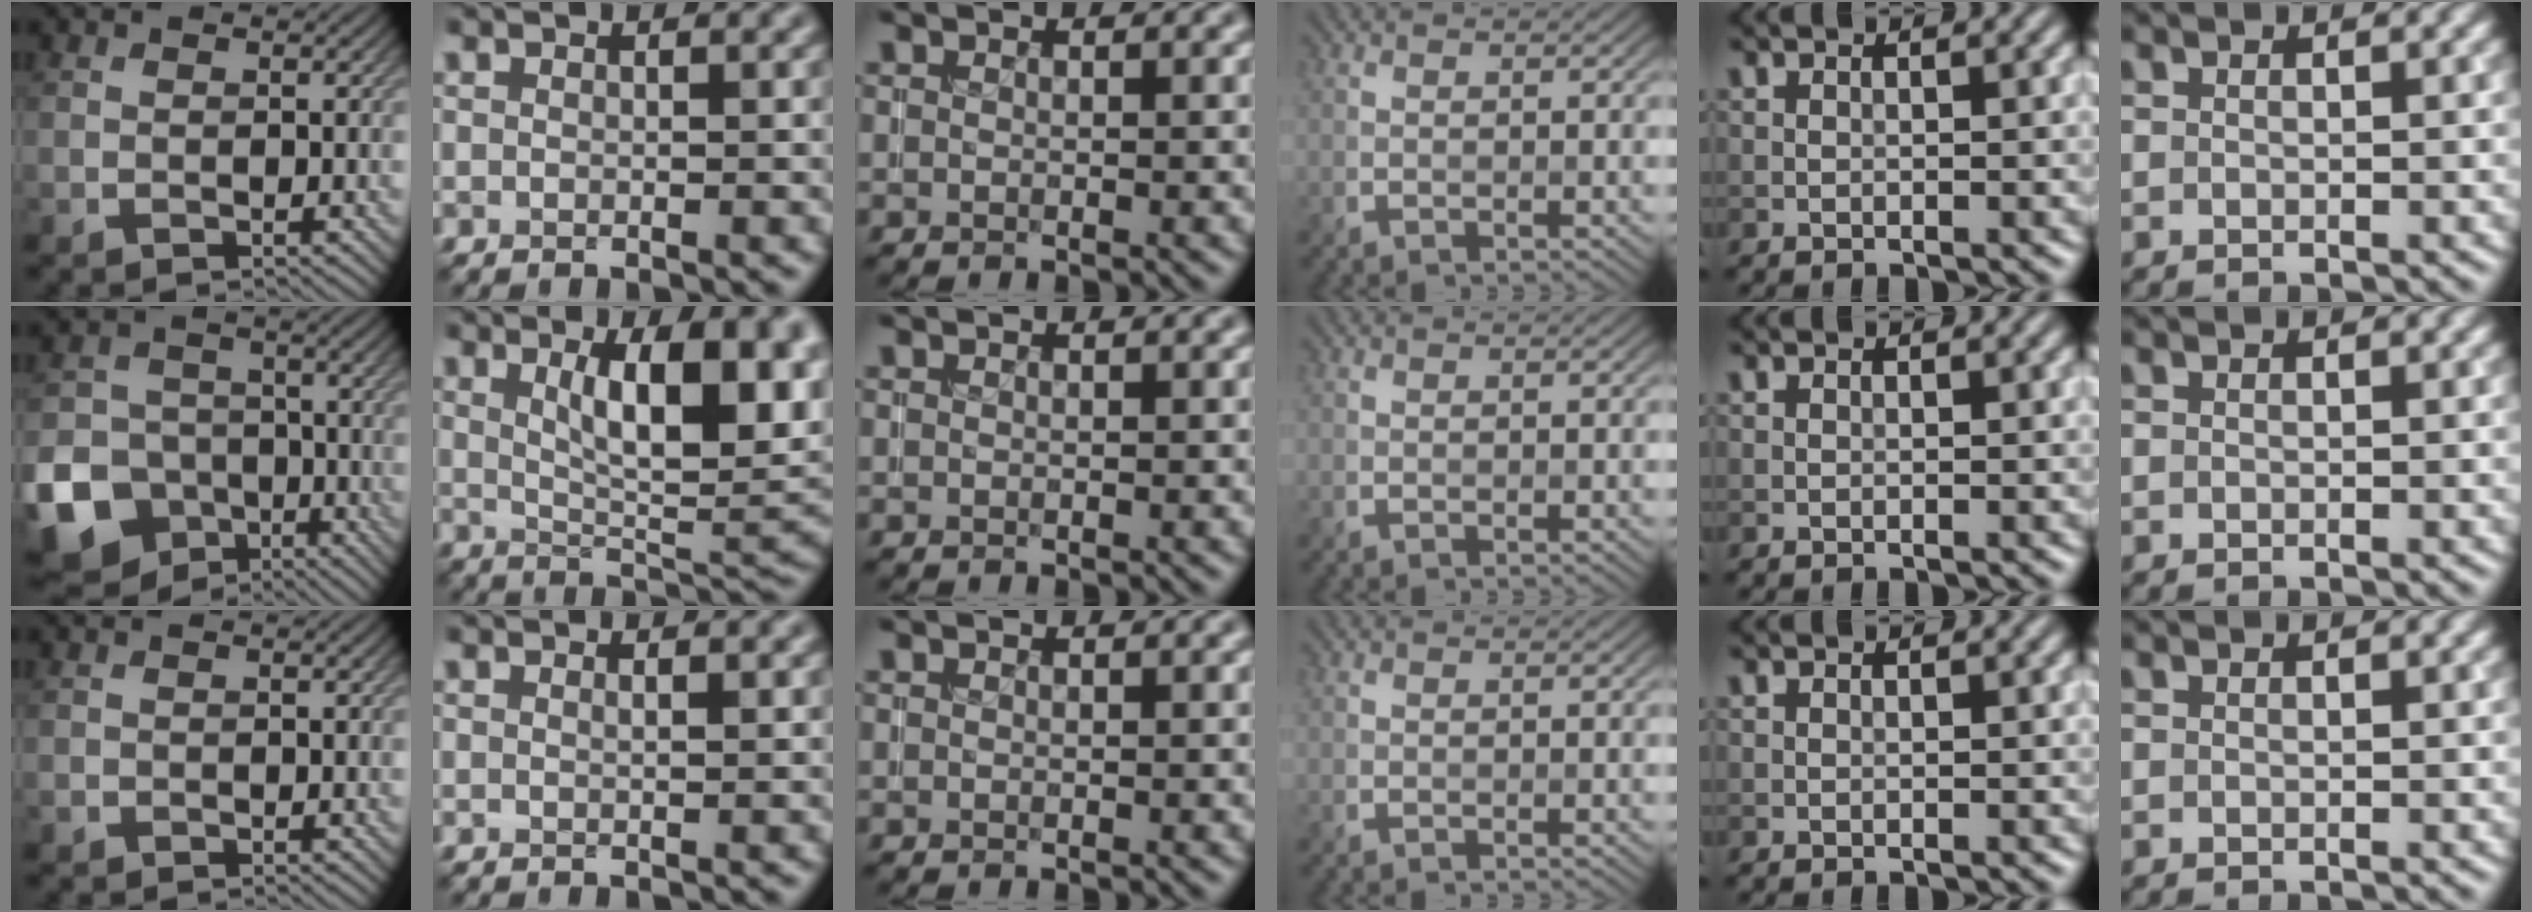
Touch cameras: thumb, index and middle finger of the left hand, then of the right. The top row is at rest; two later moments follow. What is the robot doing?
{"motion": "insert", "object": "coin"}